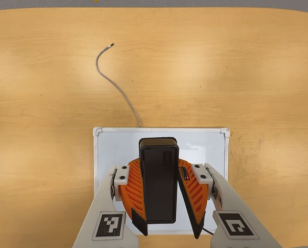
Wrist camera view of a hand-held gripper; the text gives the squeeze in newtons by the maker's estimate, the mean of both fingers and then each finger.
{"total": 8.1, "left": 8.0, "right": 8.1}